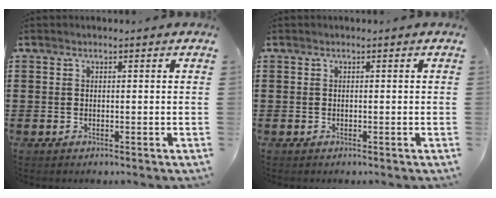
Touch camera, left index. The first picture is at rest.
{"total": 0.0}